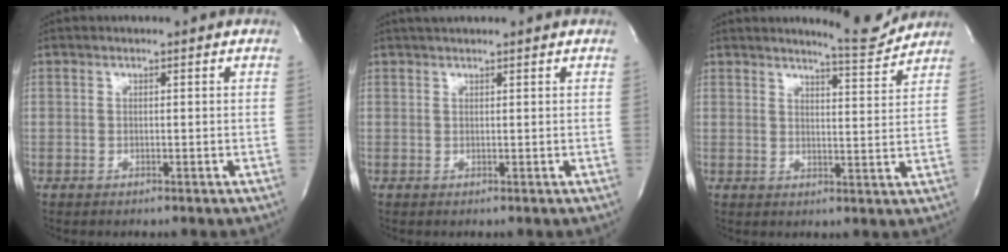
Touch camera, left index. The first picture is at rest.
{"total": 2.2, "force": [2.0, -0.1, 0.9], "torque": [-0.010, 0.019, 0.036]}
{"total": 5.6, "force": [5.6, -0.2, 0.8], "torque": [-0.021, -0.027, 0.073]}